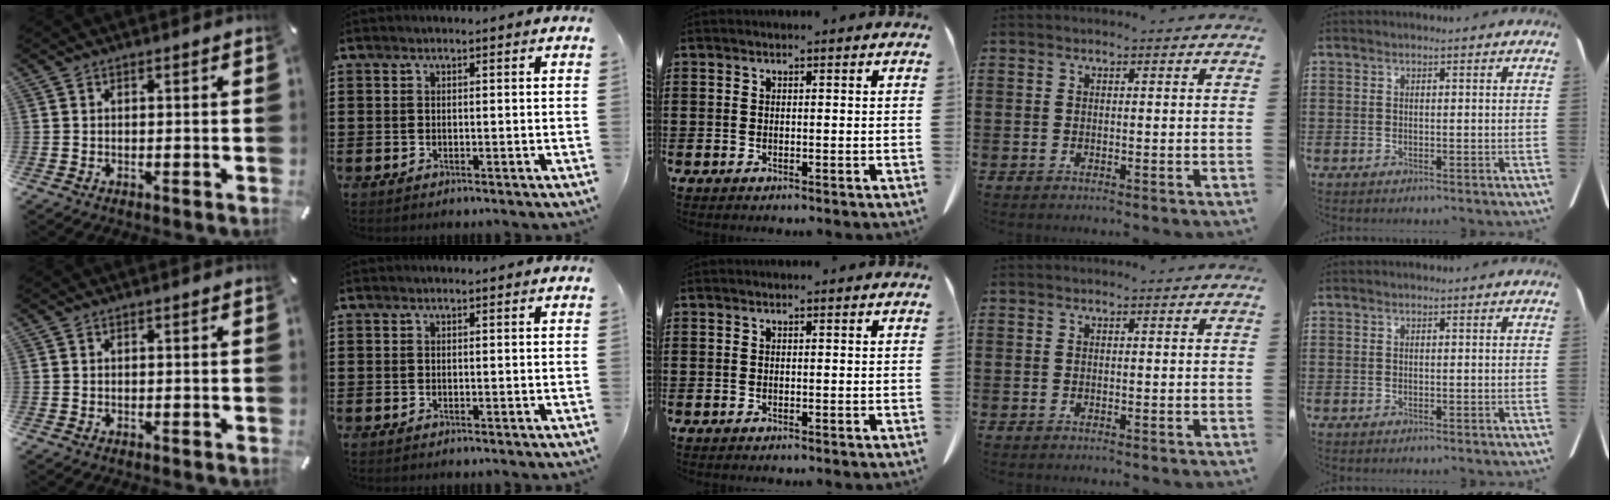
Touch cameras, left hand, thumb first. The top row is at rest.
{}